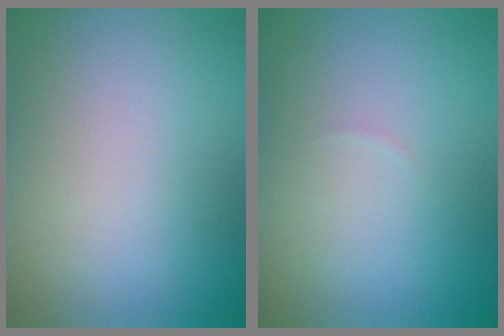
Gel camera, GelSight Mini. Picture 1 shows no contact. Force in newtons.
{"total": 0.0}